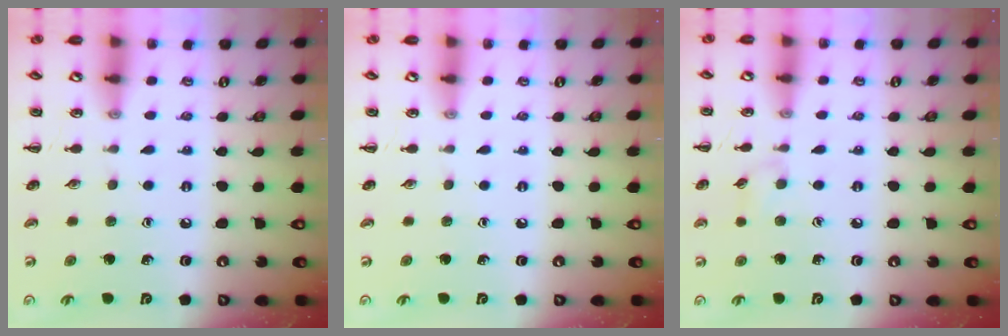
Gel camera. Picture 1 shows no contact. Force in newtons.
{"total": 0.0}
{"total": 4.8, "press": 4.4, "slide": 1.9}